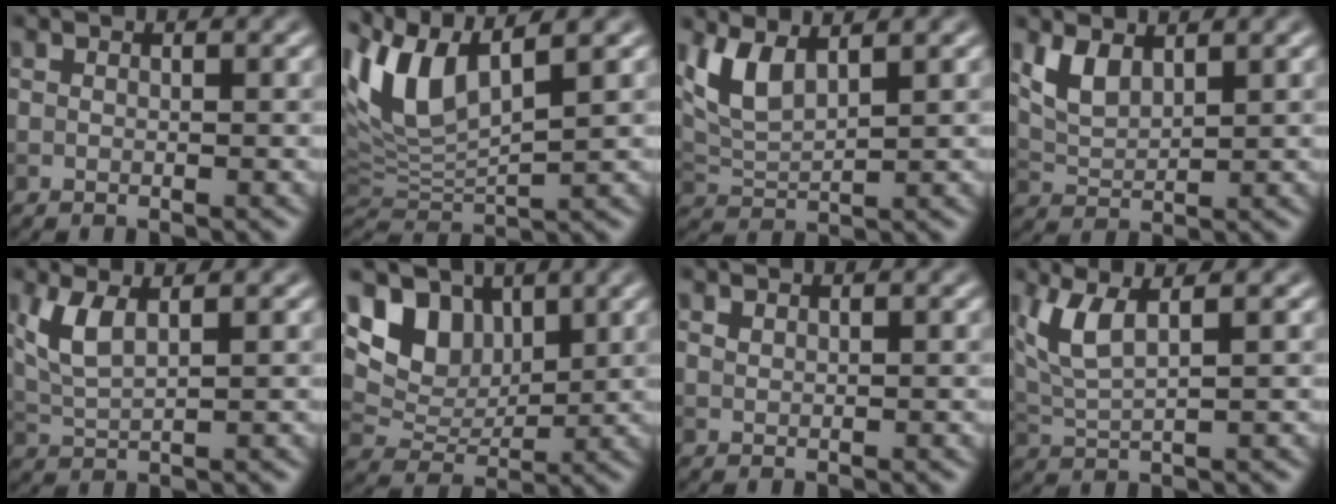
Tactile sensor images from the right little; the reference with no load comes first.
{"total": 6.8, "force": [3.5, 2.1, 5.4], "torque": [-0.125, 0.013, 0.069]}
{"total": 4.1, "force": [2.3, 1.5, 3.0], "torque": [-0.078, -0.001, 0.050]}
{"total": 2.9, "force": [1.7, 1.3, 1.9], "torque": [-0.046, -0.003, 0.040]}
{"total": 3.2, "force": [1.4, 1.0, 2.7], "torque": [-0.067, -0.002, 0.033]}
{"total": 6.0, "force": [3.0, 4.1, 3.2], "torque": [-0.061, -0.007, 0.046]}
{"total": 0.6, "force": [0.5, 0.2, 0.2], "torque": [-0.006, -0.001, 0.013]}
{"total": 4.4, "force": [1.9, 1.3, 3.7], "torque": [-0.087, 0.003, 0.044]}